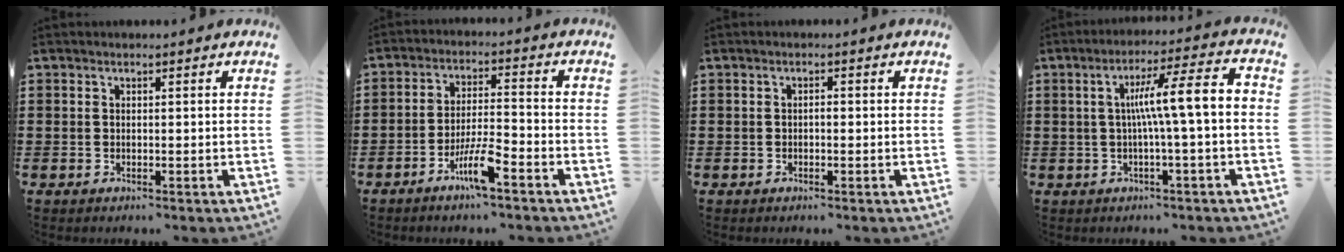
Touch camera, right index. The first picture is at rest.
{"total": 6.4, "force": [-4.0, 1.0, 4.9], "torque": [-0.106, -0.003, -0.077]}
{"total": 0.9, "force": [-0.3, 0.3, 0.8], "torque": [-0.016, -0.003, -0.004]}
{"total": 8.6, "force": [0.0, 0.5, 8.6], "torque": [-0.159, 0.005, -0.009]}